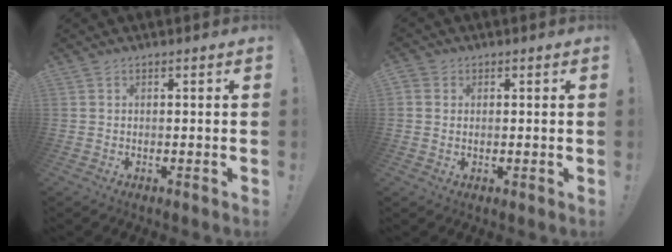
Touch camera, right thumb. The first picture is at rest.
{"total": 2.1, "force": [0.6, 1.9, 0.7], "torque": [-0.008, -0.003, 0.010]}